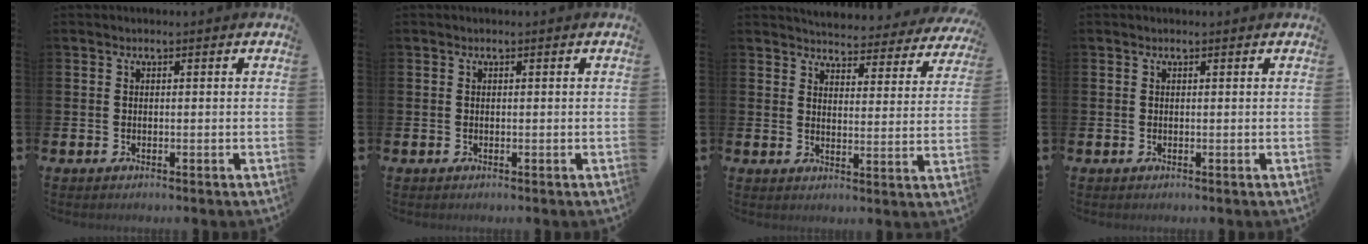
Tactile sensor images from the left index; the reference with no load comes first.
{"total": 0.0}
{"total": 4.4, "force": [4.3, 0.8, 0.3], "torque": [-0.024, -0.037, 0.074]}
{"total": 0.0}